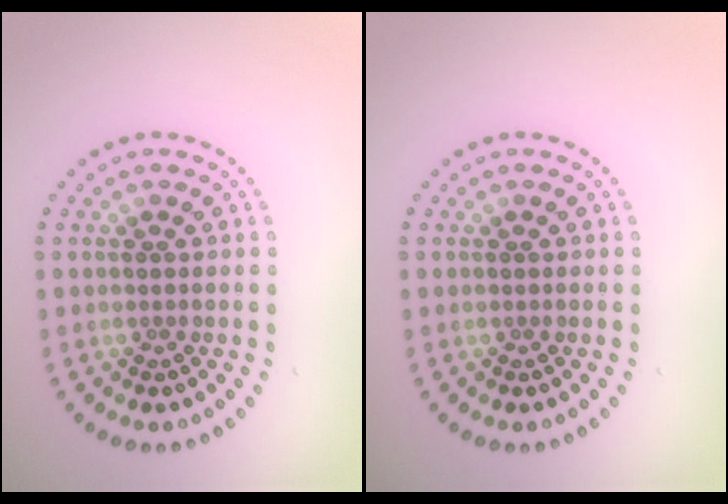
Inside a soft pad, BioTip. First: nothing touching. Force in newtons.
{"total": 0.0}